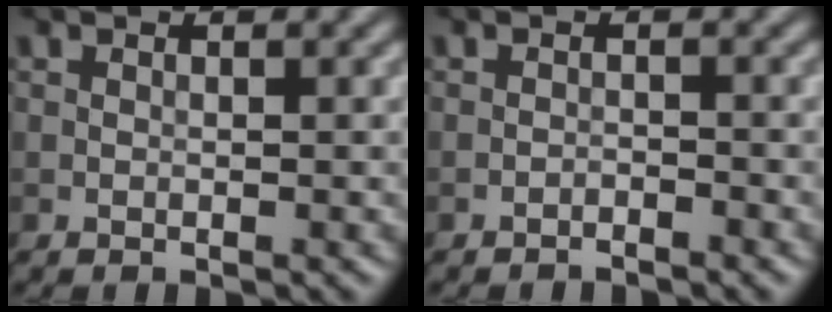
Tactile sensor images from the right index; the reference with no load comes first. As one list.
[{"total": 0.8, "force": [-0.8, 0.1, 0.2], "torque": [-0.001, 0.003, -0.016]}]